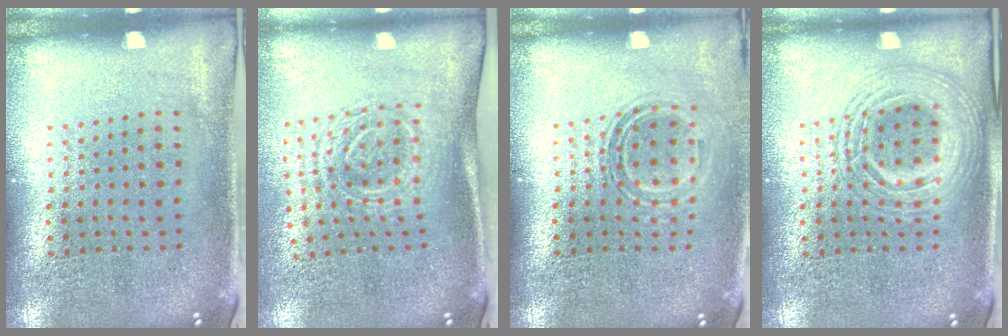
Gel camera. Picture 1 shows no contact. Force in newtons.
{"total": 1.7, "press": 1.3, "slide": 1.2}
{"total": 1.5, "press": 1.1, "slide": 1.0}
{"total": 2.8, "press": 2.8, "slide": 0.3}